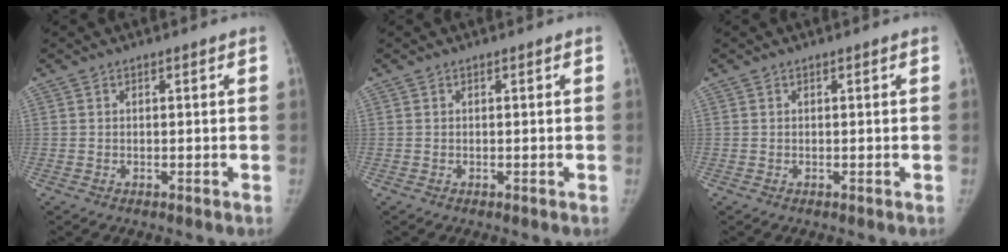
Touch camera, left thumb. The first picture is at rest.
{"total": 0.0}
{"total": 0.0}